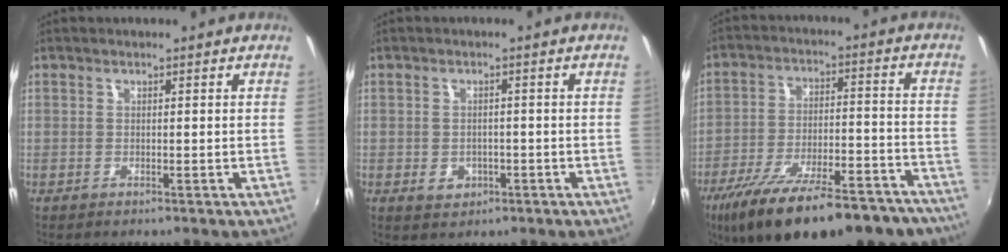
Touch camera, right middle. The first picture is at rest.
{"total": 3.6, "force": [-1.3, 3.0, 1.5], "torque": [-0.031, -0.002, -0.014]}
{"total": 26.9, "force": [-20.9, 8.4, 14.7], "torque": [-0.257, -0.036, -0.294]}